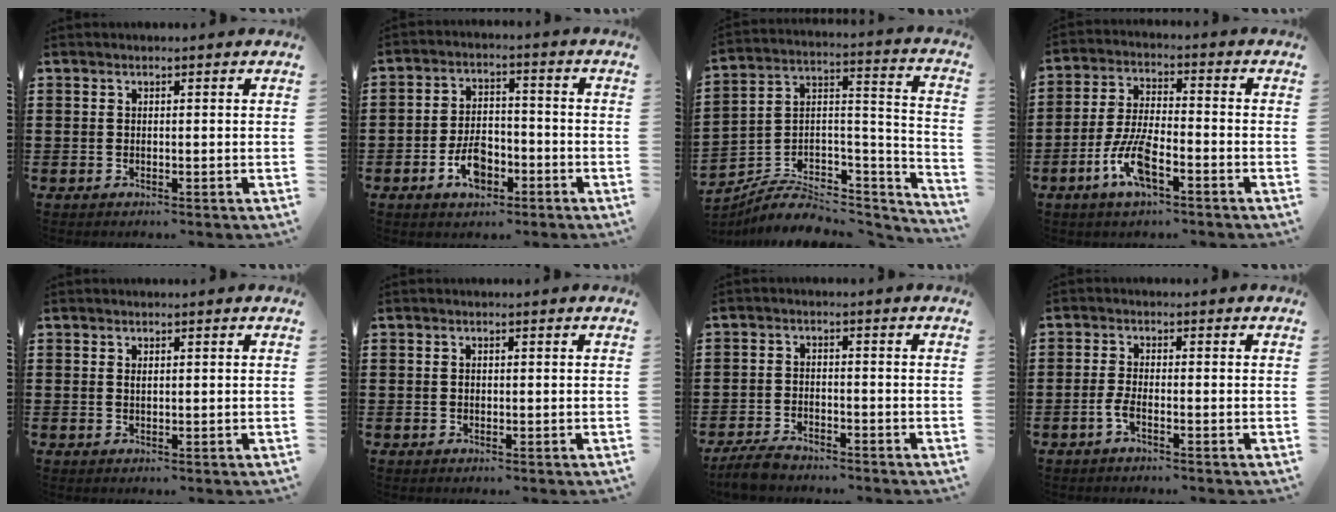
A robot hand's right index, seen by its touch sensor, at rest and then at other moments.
{"total": 6.2, "force": [-2.8, 3.5, 4.3], "torque": [-0.075, 0.004, -0.053]}
{"total": 6.6, "force": [-4.9, 3.4, 2.8], "torque": [-0.053, 0.006, -0.095]}
{"total": 8.2, "force": [-4.0, 2.6, 6.6], "torque": [-0.153, -0.008, -0.076]}
{"total": 0.7, "force": [0.3, 0.3, 0.6], "torque": [-0.012, 0.001, 0.006]}
{"total": 0.6, "force": [0.0, 0.4, 0.5], "torque": [-0.011, 0.001, 0.001]}
{"total": 3.3, "force": [-3.1, 0.8, 0.9], "torque": [-0.031, 0.004, -0.067]}
{"total": 2.3, "force": [-1.1, 0.3, 1.9], "torque": [-0.049, -0.006, -0.025]}